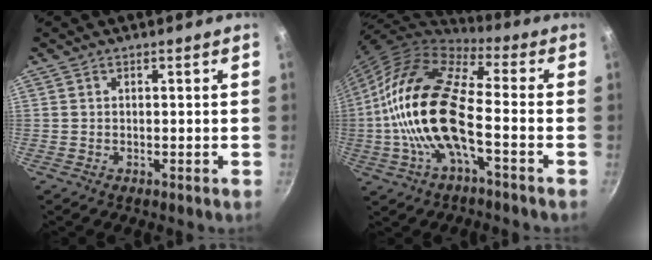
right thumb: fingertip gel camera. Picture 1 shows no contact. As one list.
[{"total": 19.3, "force": [-3.1, 7.8, 17.4], "torque": [-0.332, 0.030, -0.074]}]